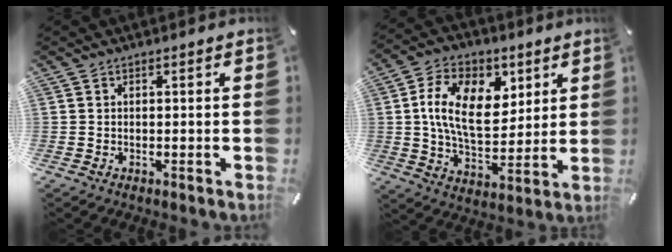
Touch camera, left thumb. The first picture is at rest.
{"total": 16.1, "force": [4.4, 10.4, 11.5], "torque": [-0.201, 0.009, 0.079]}